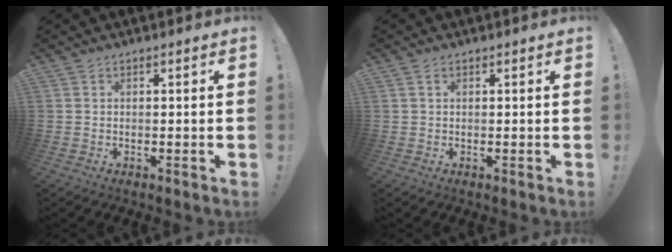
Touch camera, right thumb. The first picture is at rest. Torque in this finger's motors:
{"motor_torque": [-0.08, -0.07, -0.19, 0.11, 0.07]}